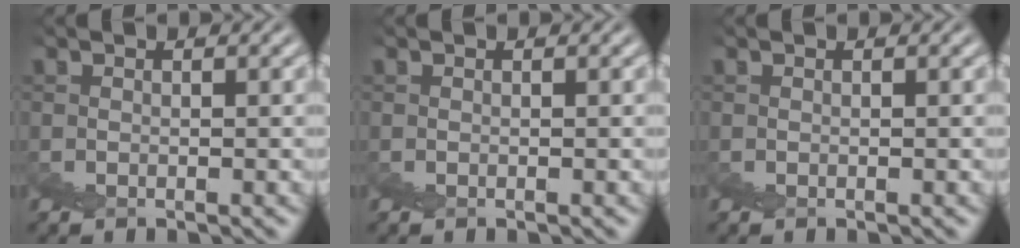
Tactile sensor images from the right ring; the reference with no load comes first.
{"total": 0.0}
{"total": 0.0}